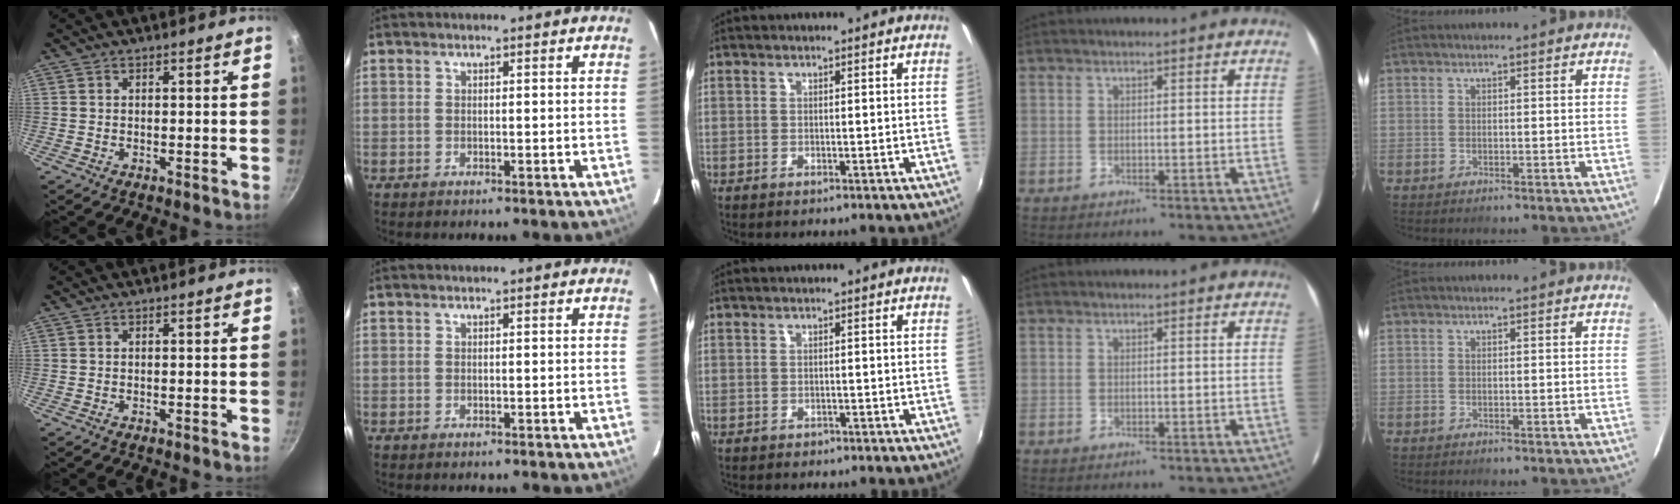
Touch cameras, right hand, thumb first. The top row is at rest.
{"middle": {"total": 0.7, "force": [-0.5, 0.5, 0.1], "torque": [-0.003, -0.002, -0.006]}}